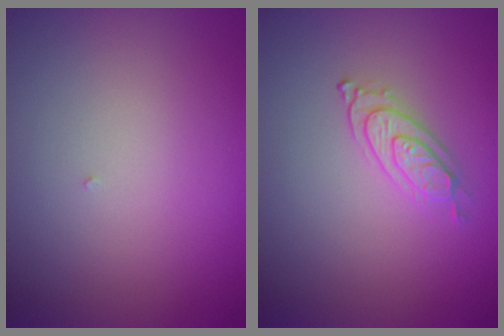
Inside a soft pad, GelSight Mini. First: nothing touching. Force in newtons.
{"total": 2.2, "press": 2.0, "slide": 0.7}